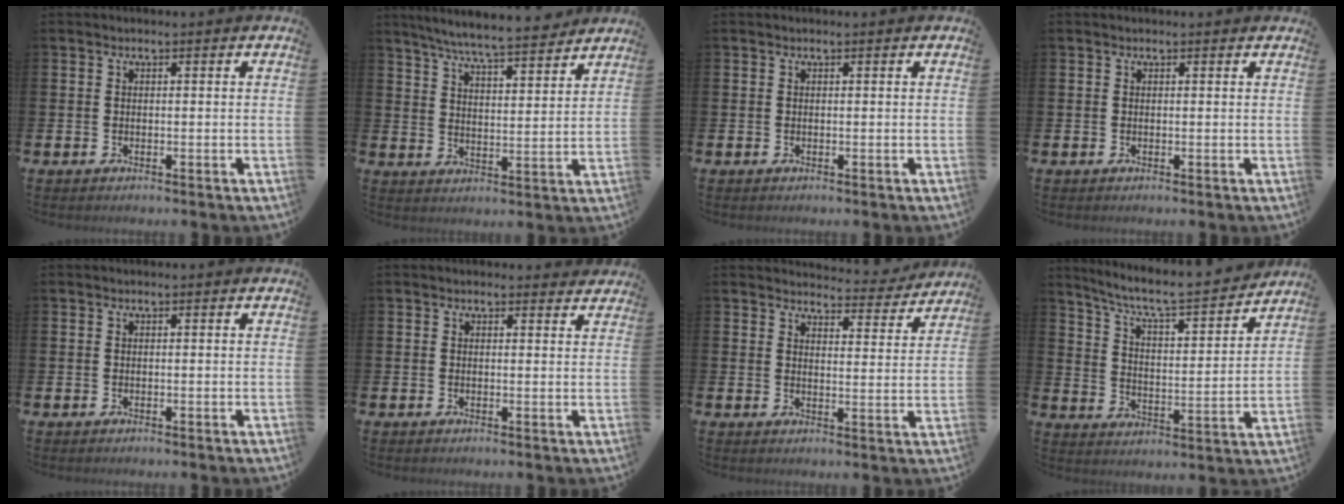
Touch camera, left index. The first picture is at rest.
{"total": 7.2, "force": [6.8, 0.2, 2.3], "torque": [-0.061, -0.046, 0.117]}
{"total": 0.0}
{"total": 0.0}
{"total": 0.0}
{"total": 1.1, "force": [1.0, 0.4, 0.1], "torque": [0.007, -0.001, 0.016]}
{"total": 3.9, "force": [3.8, 0.8, 0.3], "torque": [-0.008, -0.032, 0.063]}
{"total": 7.6, "force": [6.9, 0.9, 3.1], "torque": [-0.093, -0.050, 0.115]}